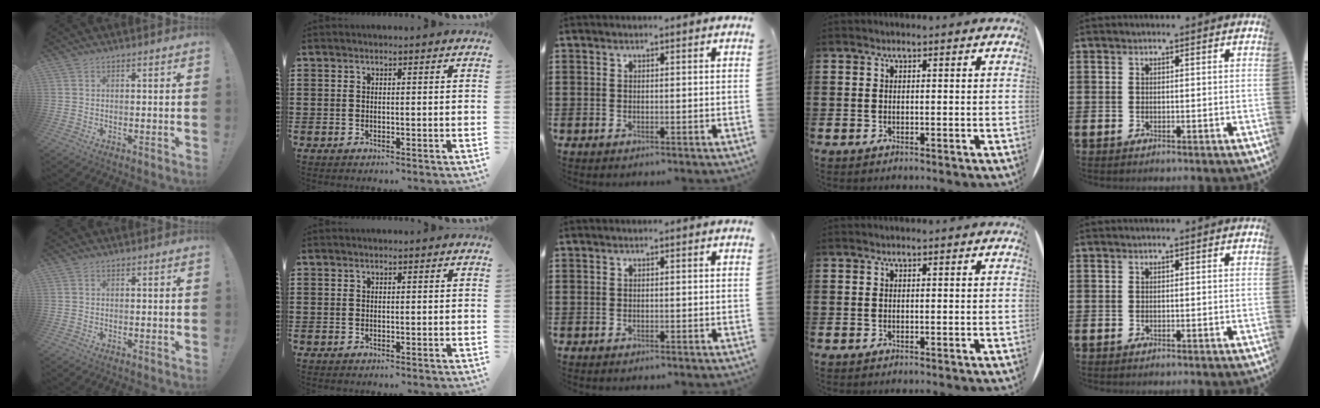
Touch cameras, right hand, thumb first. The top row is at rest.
{}